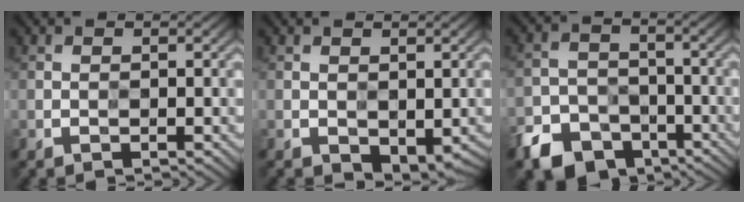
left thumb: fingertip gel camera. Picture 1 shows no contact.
{"total": 3.4, "force": [-1.4, 1.8, 2.5], "torque": [-0.038, -0.013, -0.015]}
{"total": 8.0, "force": [-5.5, 5.0, 3.0], "torque": [-0.059, -0.017, -0.107]}